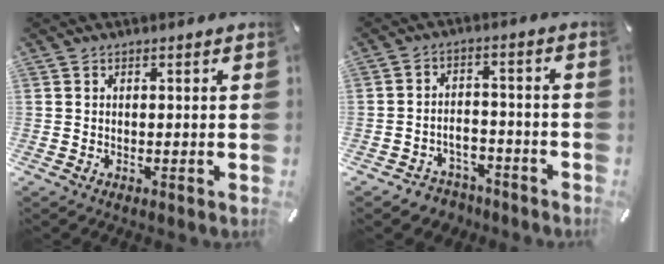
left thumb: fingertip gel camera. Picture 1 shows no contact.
{"total": 4.4, "force": [-2.9, 3.2, 0.9], "torque": [-0.013, 0.013, -0.054]}